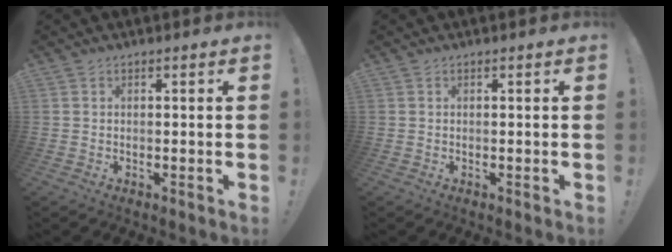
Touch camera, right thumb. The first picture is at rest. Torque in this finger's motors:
{"motor_torque": [0.00, 0.00, 0.09, 0.07, 0.00]}